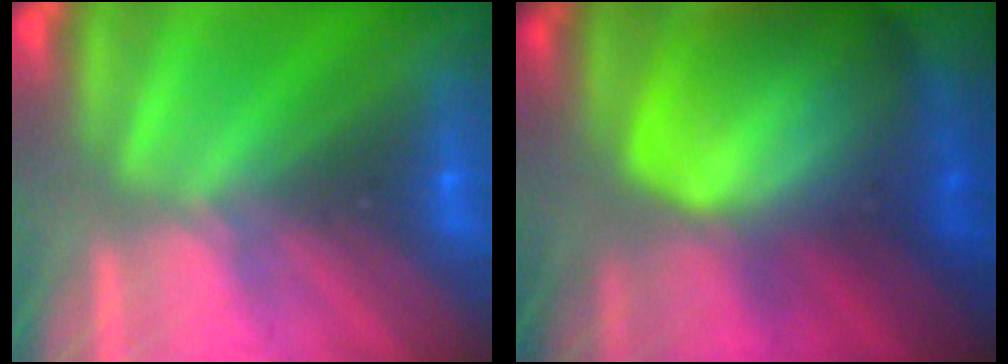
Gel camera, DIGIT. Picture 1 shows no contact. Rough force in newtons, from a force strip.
{"total": 7.5}